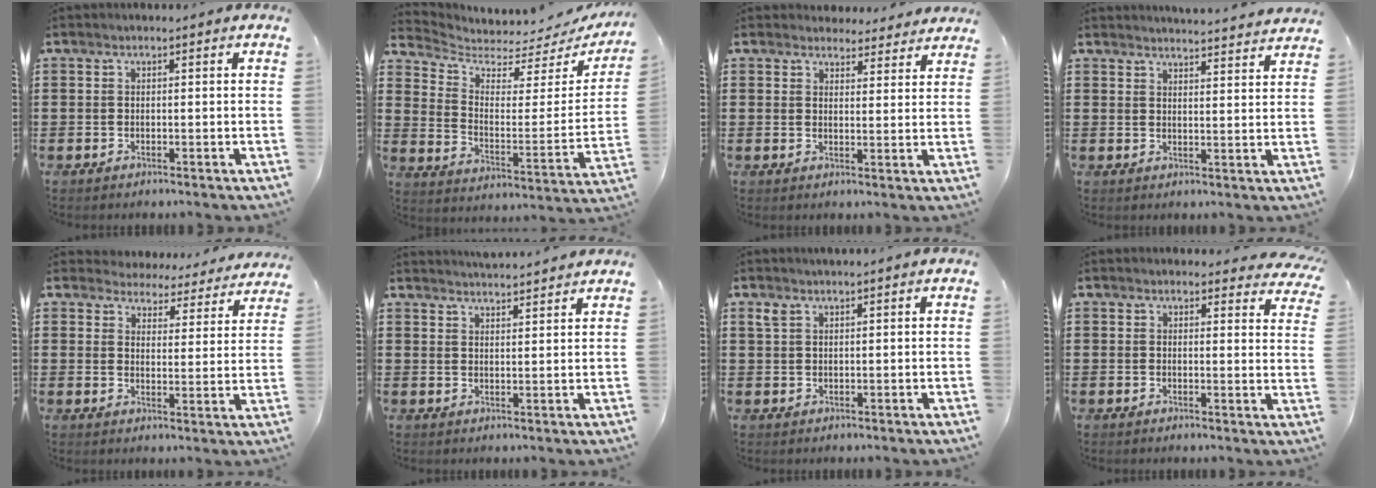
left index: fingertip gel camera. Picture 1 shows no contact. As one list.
[{"total": 3.8, "force": [3.5, 1.3, 0.9], "torque": [-0.044, -0.033, 0.056]}, {"total": 3.8, "force": [3.7, 0.9, 0.3], "torque": [-0.009, -0.014, 0.068]}, {"total": 3.5, "force": [3.5, -0.5, 0.1], "torque": [-0.005, -0.024, 0.061]}, {"total": 4.3, "force": [4.2, 0.7, -0.2], "torque": [-0.014, -0.037, 0.069]}, {"total": 3.1, "force": [3.1, -0.3, 0.0], "torque": [-0.009, -0.012, 0.058]}, {"total": 1.4, "force": [1.1, 0.5, 0.8], "torque": [-0.018, 0.003, 0.021]}, {"total": 2.6, "force": [2.5, 0.4, 0.5], "torque": [-0.003, -0.013, 0.045]}]